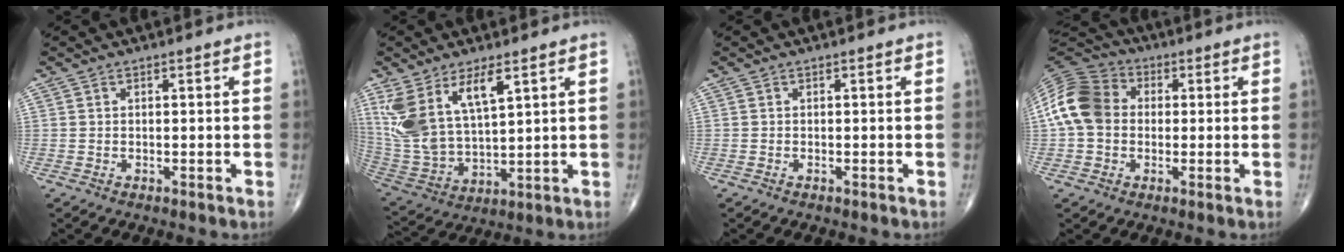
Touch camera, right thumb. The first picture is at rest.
{"total": 14.1, "force": [6.9, 6.0, 10.8], "torque": [-0.218, -0.026, 0.152]}
{"total": 0.0}
{"total": 12.3, "force": [0.5, 9.8, 7.4], "torque": [-0.138, 0.032, -0.003]}